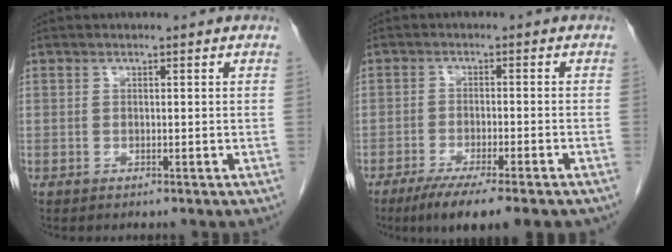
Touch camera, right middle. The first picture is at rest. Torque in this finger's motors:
{"motor_torque": [1.14, -1.00, 0.20, 0.07]}